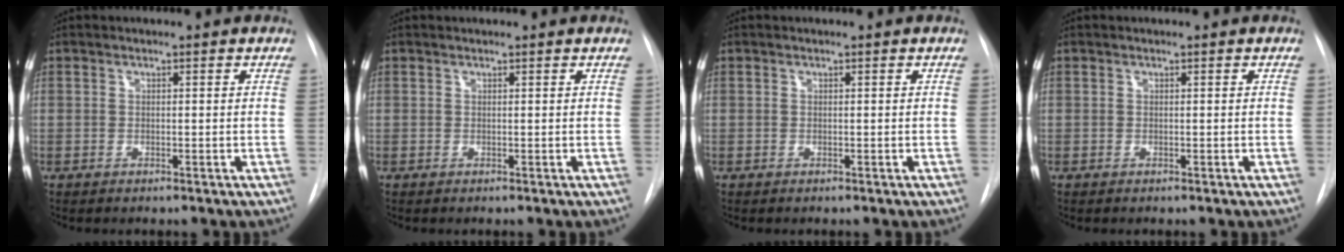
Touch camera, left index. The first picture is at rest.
{"total": 1.1, "force": [1.1, 0.0, 0.2], "torque": [-0.007, 0.015, 0.016]}
{"total": 0.0}
{"total": 0.0}